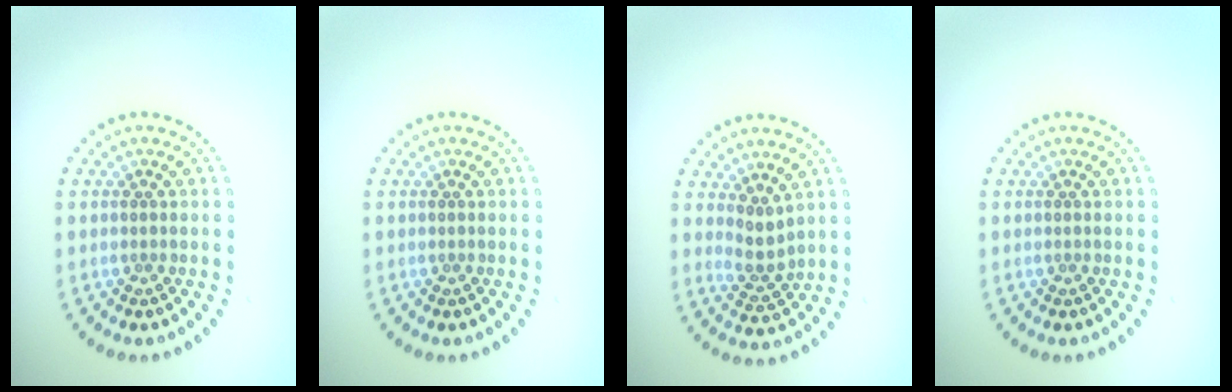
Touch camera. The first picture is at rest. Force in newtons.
{"total": 0.0}
{"total": 2.1, "press": 1.6, "slide": 1.3}
{"total": 0.0}